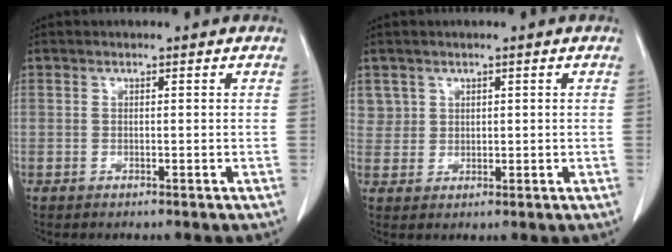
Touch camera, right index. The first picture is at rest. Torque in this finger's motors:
{"motor_torque": [-0.16, 0.21, -0.01, 0.01]}